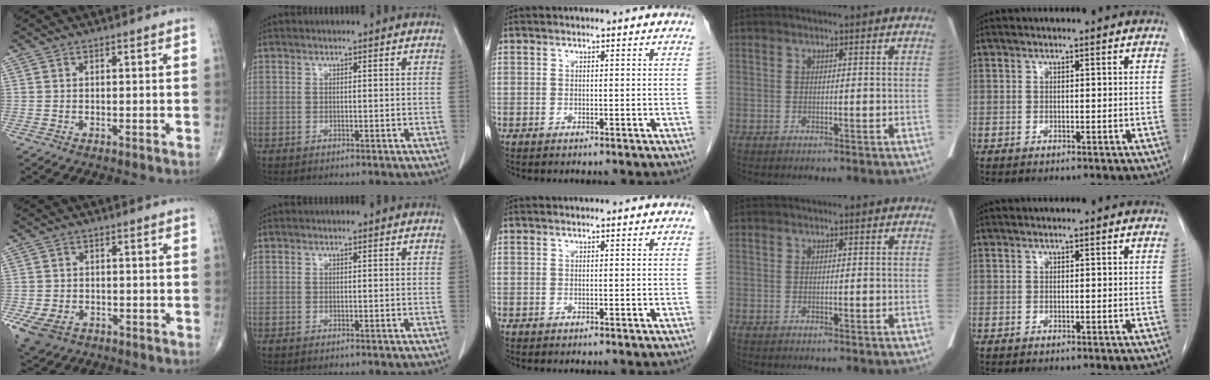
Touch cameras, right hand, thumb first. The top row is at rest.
{"thumb": {"total": 8.2, "force": [-3.8, 5.9, 4.3], "torque": [-0.095, 0.008, -0.058]}}